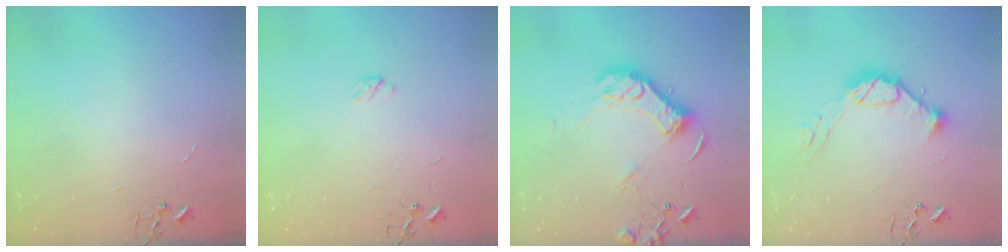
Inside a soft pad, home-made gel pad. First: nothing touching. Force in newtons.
{"total": 2.9, "press": 2.9, "slide": 0.4}
{"total": 14.1, "press": 14.1, "slide": 1.3}
{"total": 11.7, "press": 11.7, "slide": 0.4}